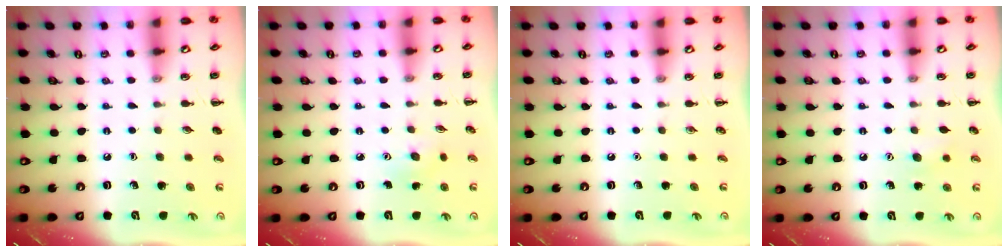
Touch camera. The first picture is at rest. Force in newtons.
{"total": 4.0, "press": 3.8, "slide": 1.1}
{"total": 0.0}
{"total": 6.3, "press": 6.2, "slide": 1.3}